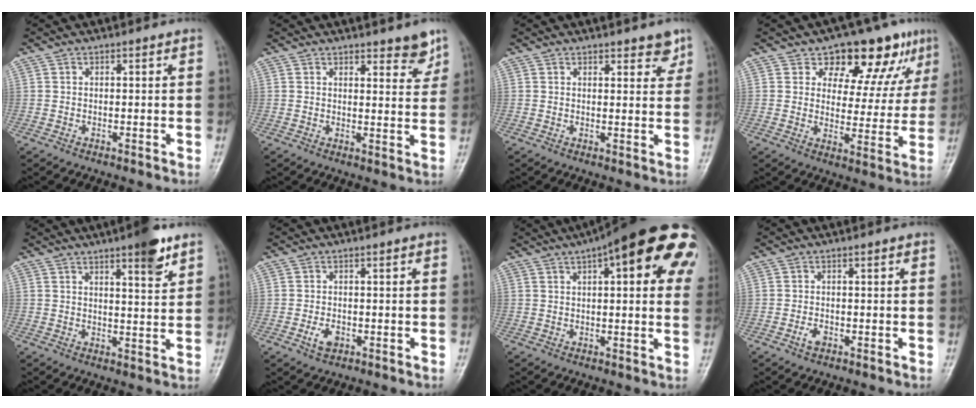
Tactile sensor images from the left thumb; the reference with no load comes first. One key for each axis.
{"total": 4.6, "fx": 3.5, "fy": 1.5, "fz": 2.7, "tx": -0.014, "ty": -0.026, "tz": 0.045}
{"total": 3.7, "fx": 2.7, "fy": 1.5, "fz": 2.1, "tx": -0.002, "ty": -0.016, "tz": 0.034}
{"total": 14.0, "fx": 8.6, "fy": 7.5, "fz": 8.1, "tx": -0.047, "ty": -0.037, "tz": 0.118}
{"total": 6.5, "fx": 4.2, "fy": 1.3, "fz": 4.9, "tx": -0.060, "ty": -0.024, "tz": 0.058}
{"total": 2.8, "fx": -1.1, "fy": 1.8, "fz": 1.9, "tx": -0.035, "ty": 0.003, "tz": -0.018}
{"total": 22.0, "fx": 8.5, "fy": 7.0, "fz": 19.0, "tx": -0.240, "ty": 0.021, "tz": 0.104}
{"total": 1.8, "fx": -0.9, "fy": 1.1, "fz": 1.2, "tx": -0.023, "ty": 0.006, "tz": -0.017}